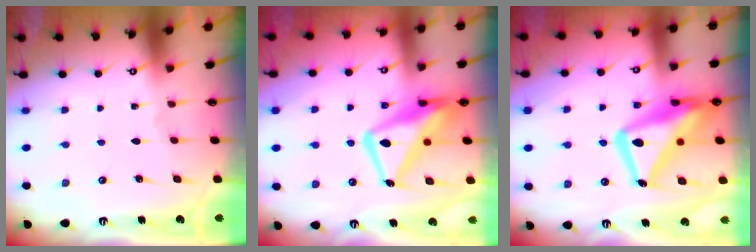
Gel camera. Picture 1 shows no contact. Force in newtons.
{"total": 16.4, "press": 16.3, "slide": 1.5}
{"total": 18.5, "press": 18.4, "slide": 1.8}